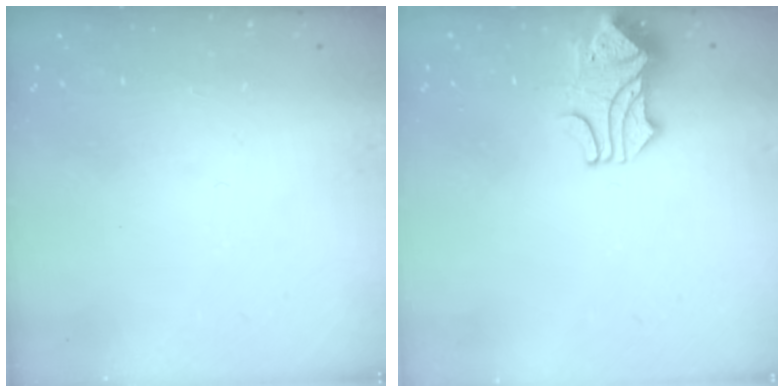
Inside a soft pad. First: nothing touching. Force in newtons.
{"total": 1.6, "press": 1.3, "slide": 1.0}